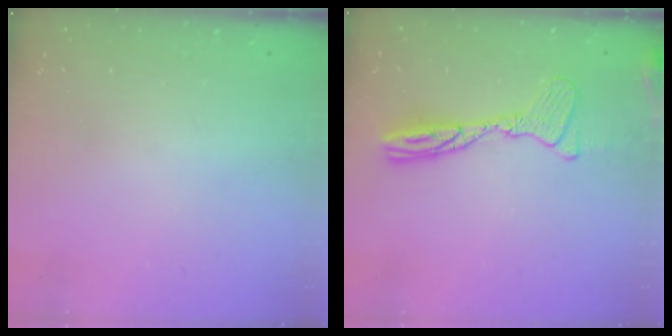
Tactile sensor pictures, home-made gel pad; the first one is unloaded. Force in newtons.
{"total": 13.5, "press": 13.5, "slide": 1.3}